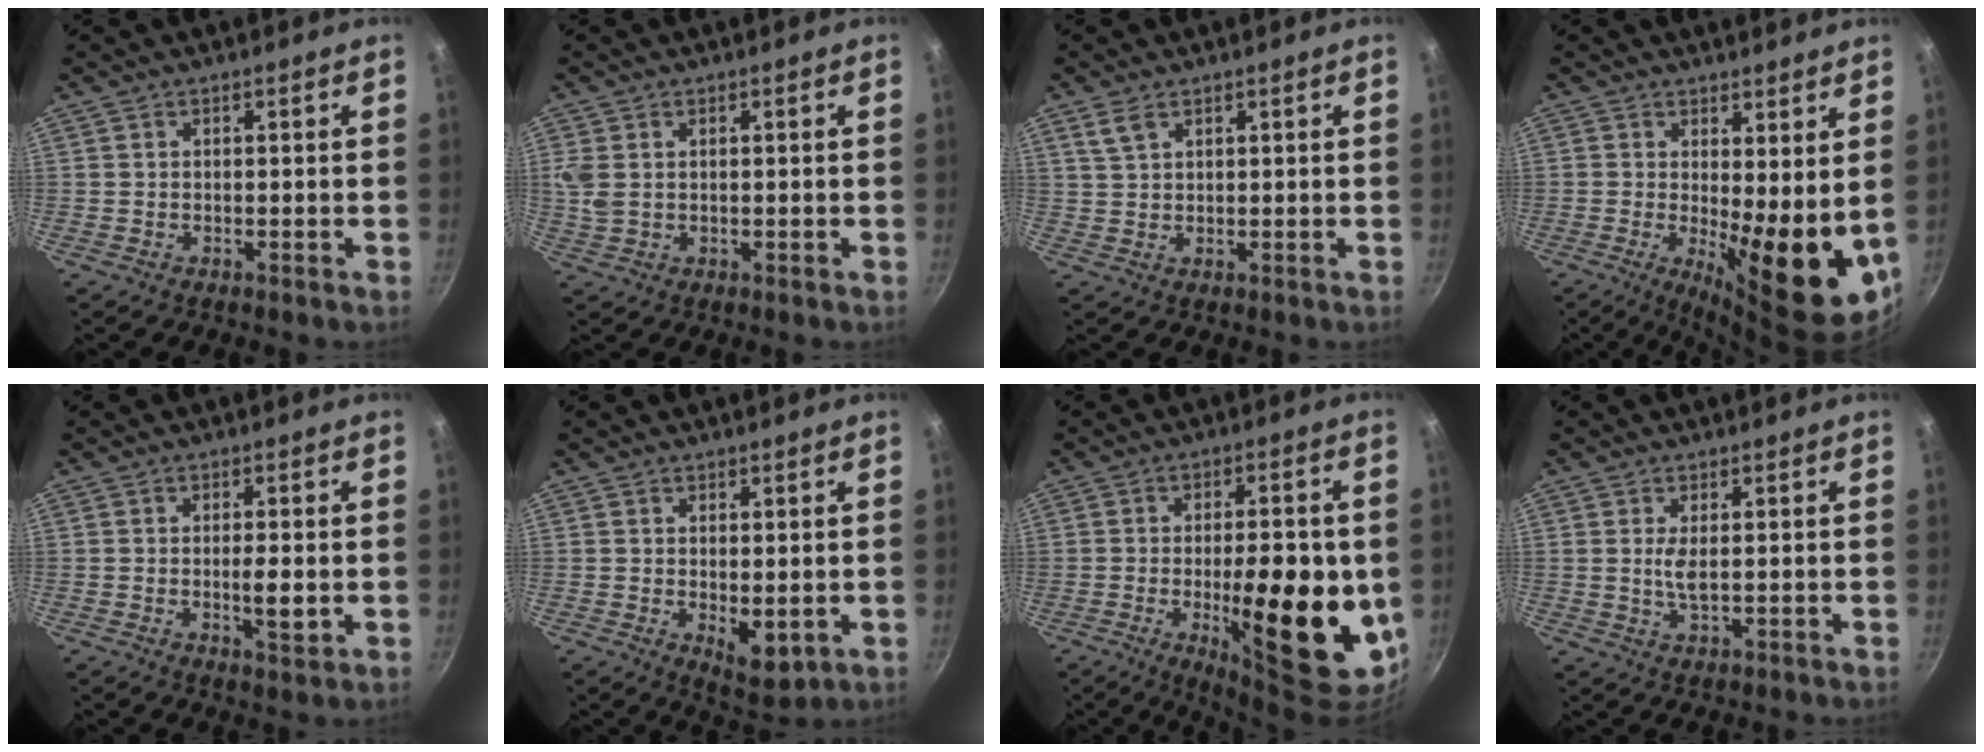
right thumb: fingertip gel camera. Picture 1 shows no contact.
{"total": 4.1, "force": [0.9, 2.8, 2.8], "torque": [-0.059, 0.001, 0.022]}
{"total": 3.2, "force": [1.9, 1.7, 1.9], "torque": [-0.034, -0.004, 0.040]}
{"total": 13.3, "force": [0.7, 4.3, 12.6], "torque": [-0.151, -0.031, 0.019]}
{"total": 4.0, "force": [-0.5, 1.1, 3.8], "torque": [-0.070, -0.002, -0.008]}
{"total": 5.8, "force": [-0.4, 2.8, 5.1], "torque": [-0.063, -0.017, 0.004]}
{"total": 20.7, "force": [-3.3, 7.4, 19.1], "torque": [-0.248, -0.006, -0.037]}
{"total": 2.9, "force": [0.4, 1.0, 2.7], "torque": [-0.056, -0.004, 0.010]}